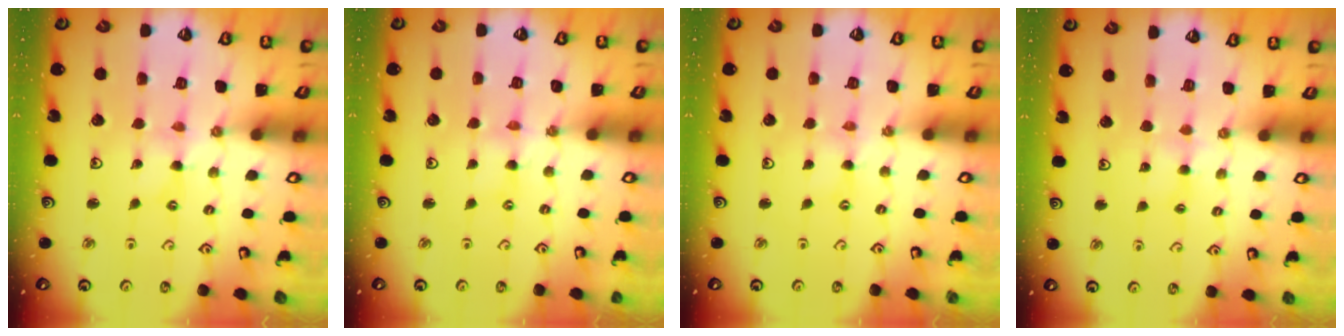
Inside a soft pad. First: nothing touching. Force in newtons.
{"total": 0.0}
{"total": 0.0}
{"total": 3.1, "press": 3.1, "slide": 0.4}